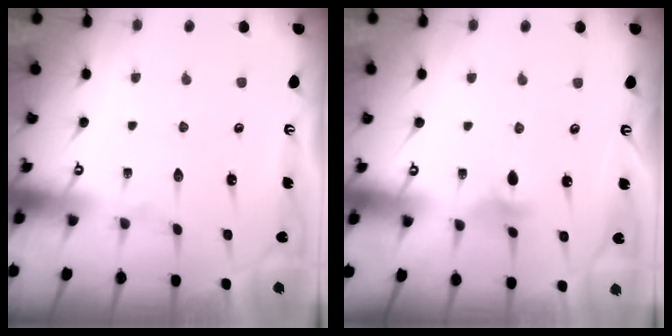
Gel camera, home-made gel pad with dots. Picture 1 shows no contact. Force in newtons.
{"total": 4.0, "press": 3.9, "slide": 1.0}